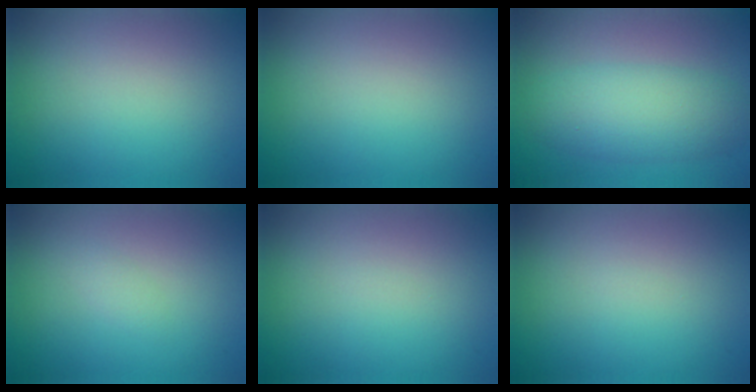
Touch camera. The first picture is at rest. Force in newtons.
{"total": 0.0}
{"total": 5.6, "press": 5.6, "slide": 0.2}
{"total": 0.7, "press": 0.7, "slide": 0.0}
{"total": 0.0}
{"total": 0.0}